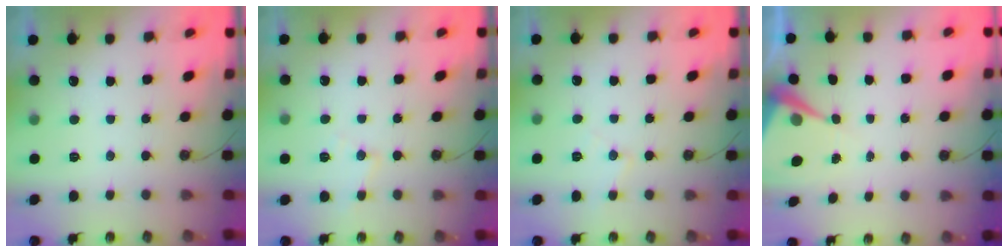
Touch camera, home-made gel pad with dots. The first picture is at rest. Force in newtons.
{"total": 6.6, "press": 6.6, "slide": 0.4}
{"total": 5.6, "press": 5.6, "slide": 0.4}
{"total": 7.8, "press": 7.7, "slide": 0.7}